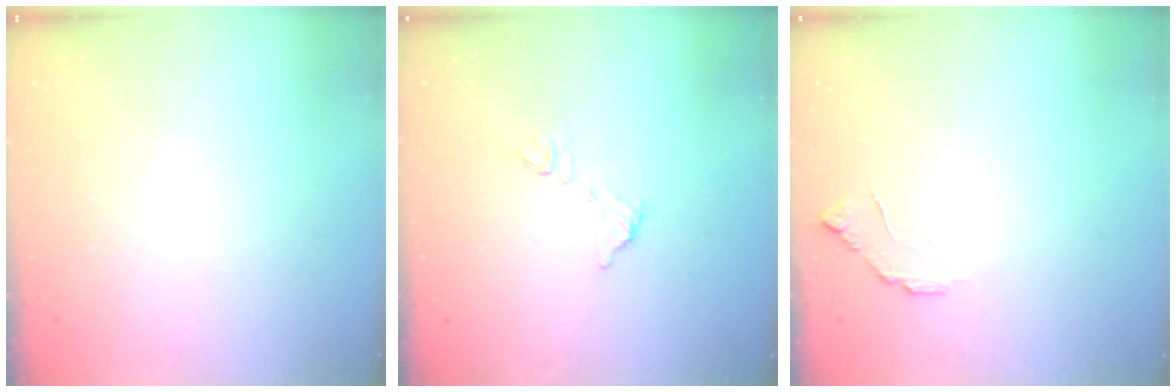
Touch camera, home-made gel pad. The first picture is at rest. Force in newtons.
{"total": 6.5, "press": 6.5, "slide": 0.2}
{"total": 6.3, "press": 6.2, "slide": 0.6}